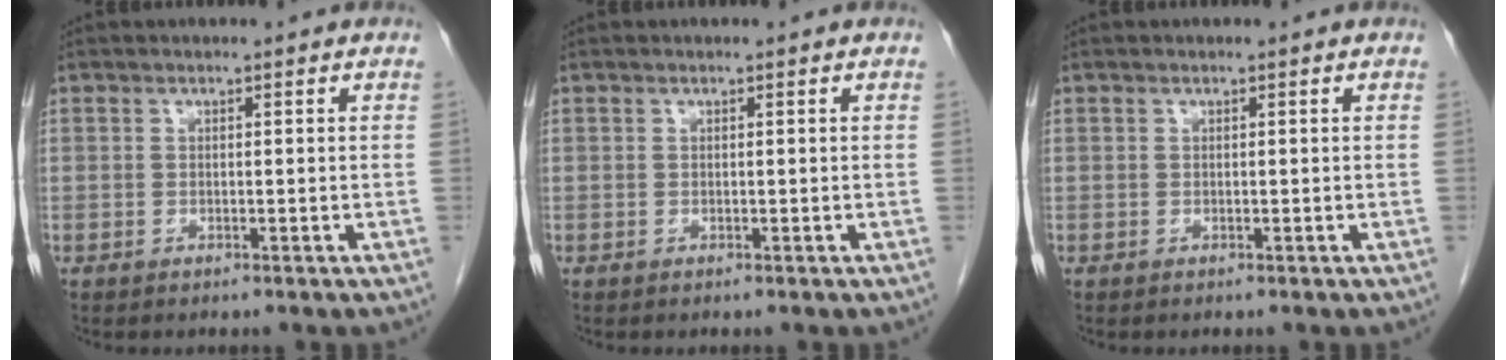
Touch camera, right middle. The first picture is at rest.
{"total": 0.0}
{"total": 0.0}